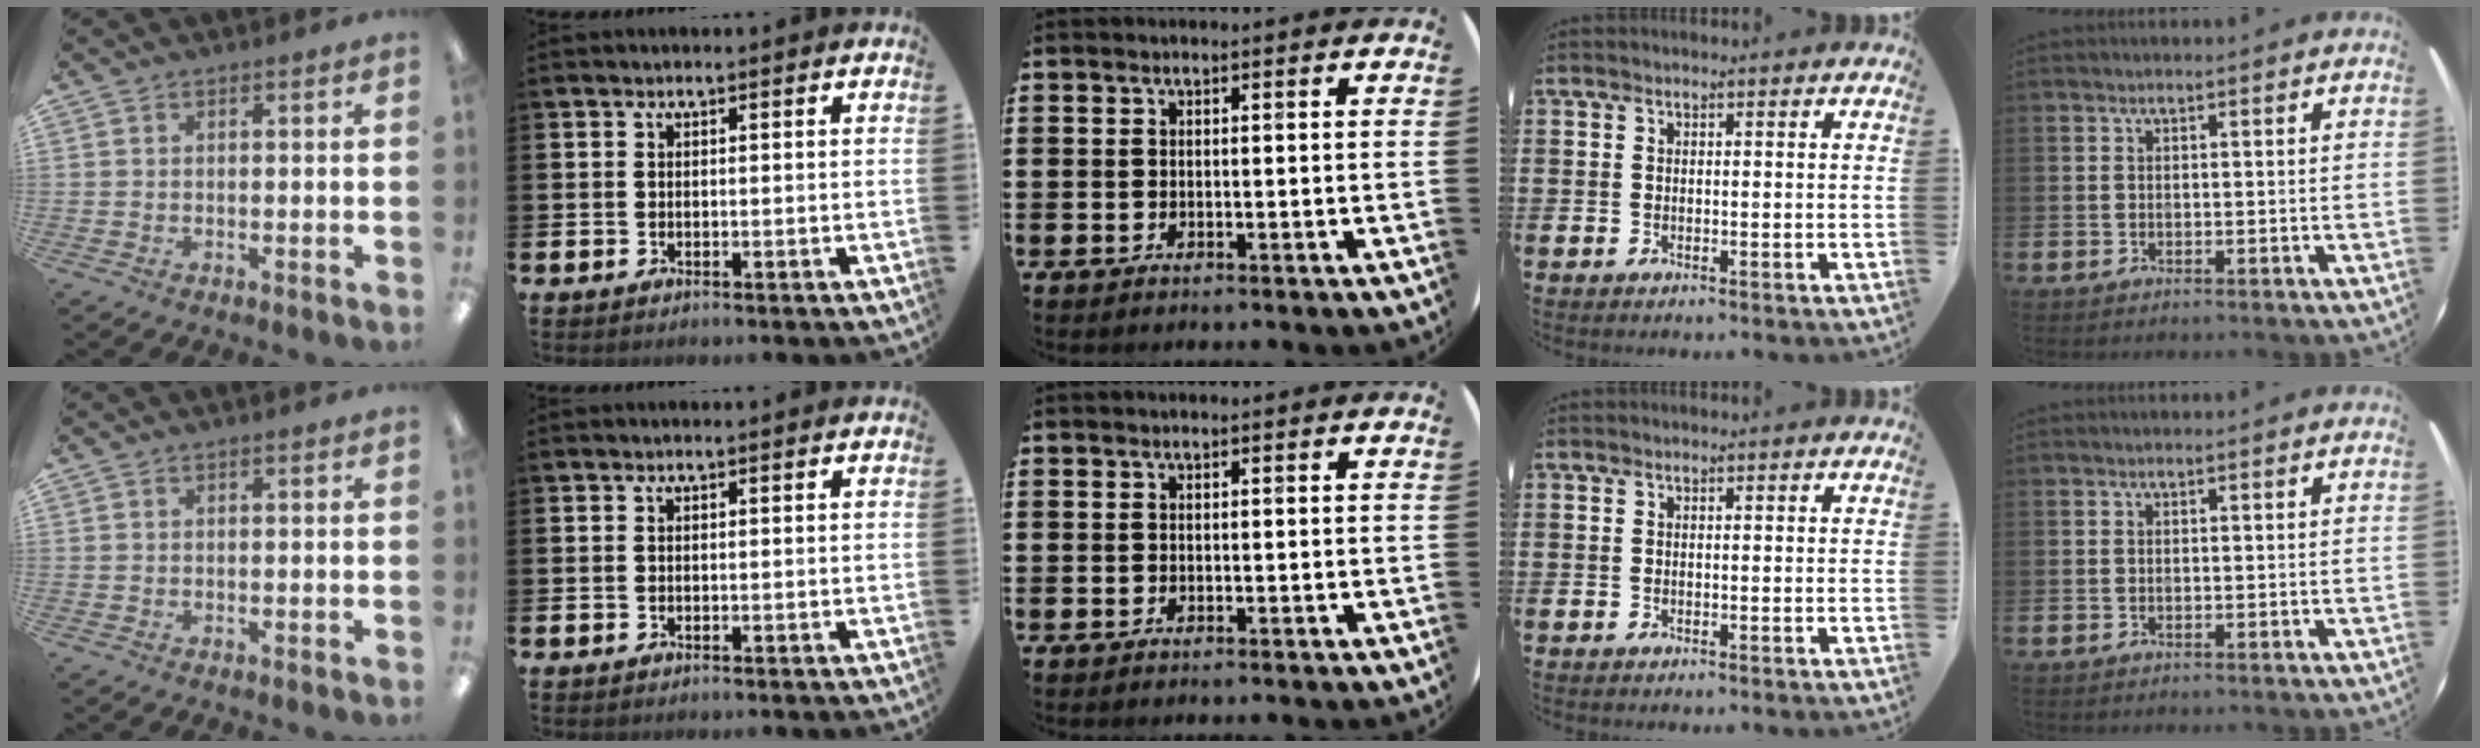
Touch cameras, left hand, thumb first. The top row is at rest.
{}